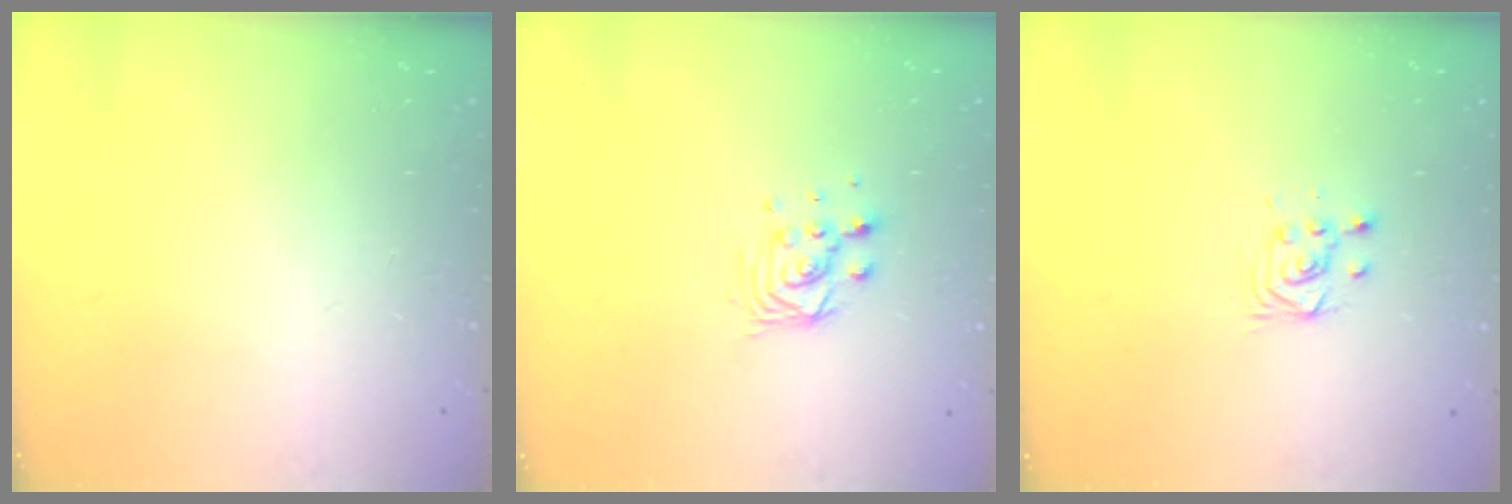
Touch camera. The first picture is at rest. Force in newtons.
{"total": 6.8, "press": 6.8, "slide": 0.5}
{"total": 4.1, "press": 4.0, "slide": 0.7}